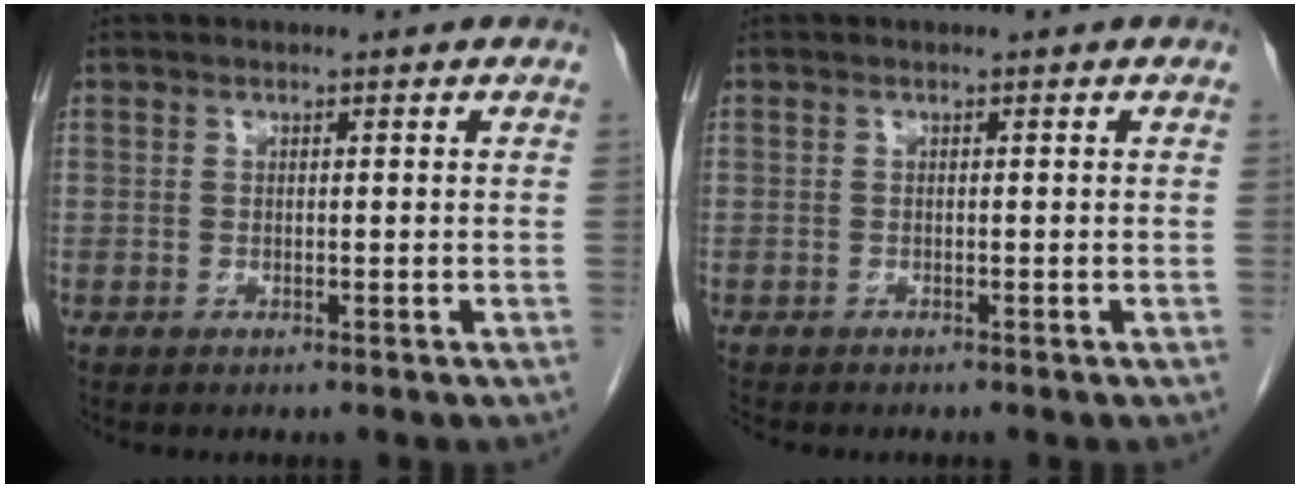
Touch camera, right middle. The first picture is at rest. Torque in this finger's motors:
{"motor_torque": [0.25, -0.12, -0.02, 0.00]}